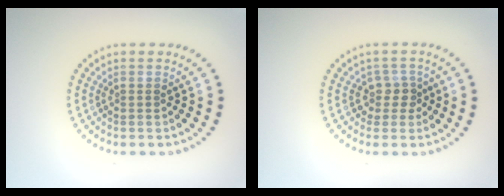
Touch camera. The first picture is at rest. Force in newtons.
{"total": 1.8, "press": 1.5, "slide": 1.1}